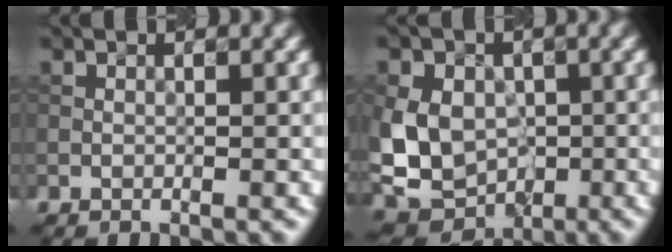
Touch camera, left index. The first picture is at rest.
{"total": 7.4, "force": [-0.4, 5.7, 4.7], "torque": [-0.094, -0.005, -0.016]}